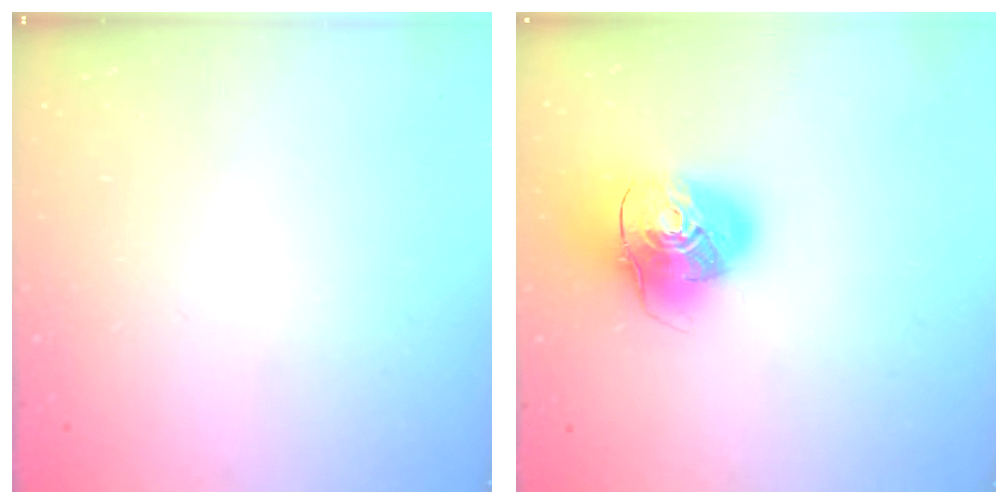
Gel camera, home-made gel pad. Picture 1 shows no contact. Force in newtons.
{"total": 15.6, "press": 15.4, "slide": 2.2}